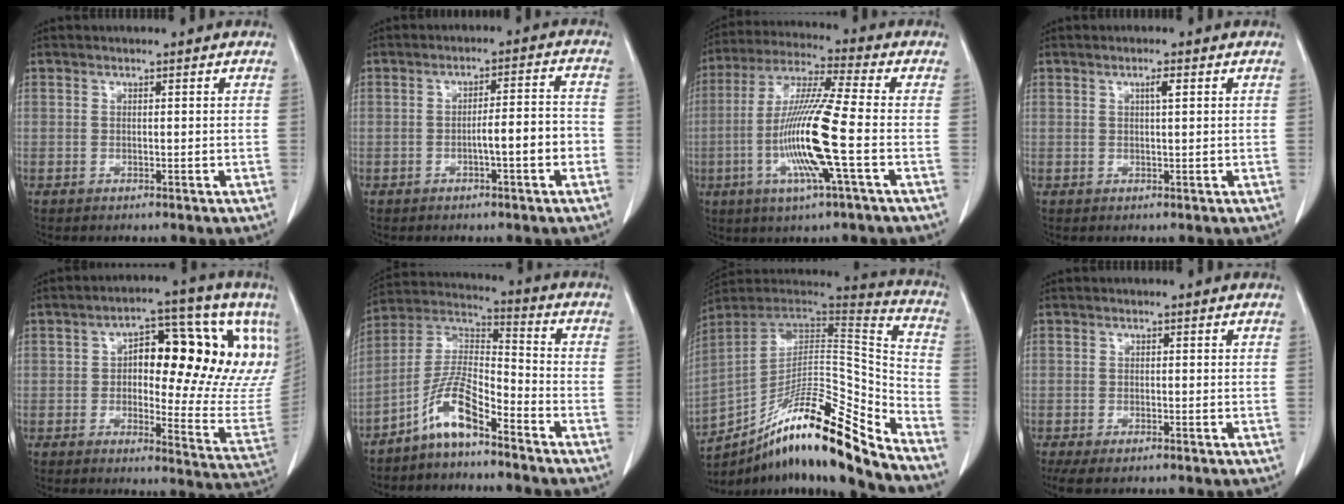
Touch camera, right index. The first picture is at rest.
{"total": 5.9, "force": [-2.0, 0.5, 5.6], "torque": [-0.084, 0.016, -0.027]}
{"total": 14.4, "force": [-3.3, -0.4, 14.0], "torque": [-0.286, -0.010, -0.072]}
{"total": 1.4, "force": [0.5, 0.1, 1.3], "torque": [-0.025, 0.001, 0.009]}
{"total": 21.7, "force": [6.8, 7.9, 19.0], "torque": [-0.218, 0.036, 0.094]}
{"total": 9.1, "force": [-6.2, 1.6, 6.5], "torque": [-0.142, 0.012, -0.126]}
{"total": 23.6, "force": [-17.2, 1.9, 16.2], "torque": [-0.236, 0.008, -0.298]}
{"total": 4.0, "force": [-2.9, 1.1, 2.5], "torque": [-0.044, -0.010, -0.045]}